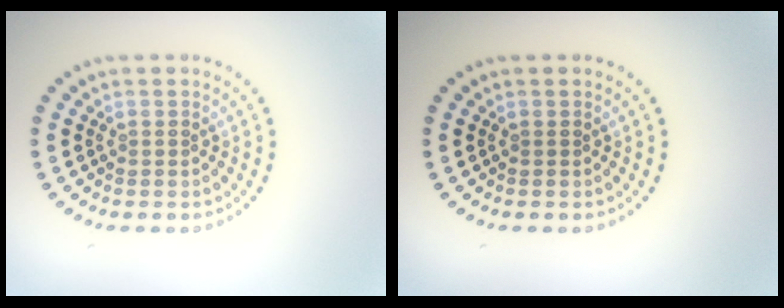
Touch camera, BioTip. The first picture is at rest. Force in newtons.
{"total": 0.0}